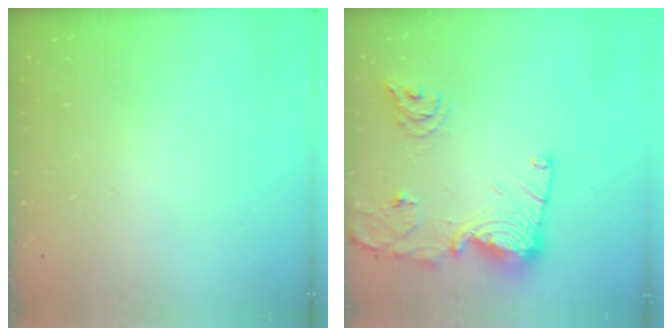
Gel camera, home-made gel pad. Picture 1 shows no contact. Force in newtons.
{"total": 16.5, "press": 16.5, "slide": 1.7}